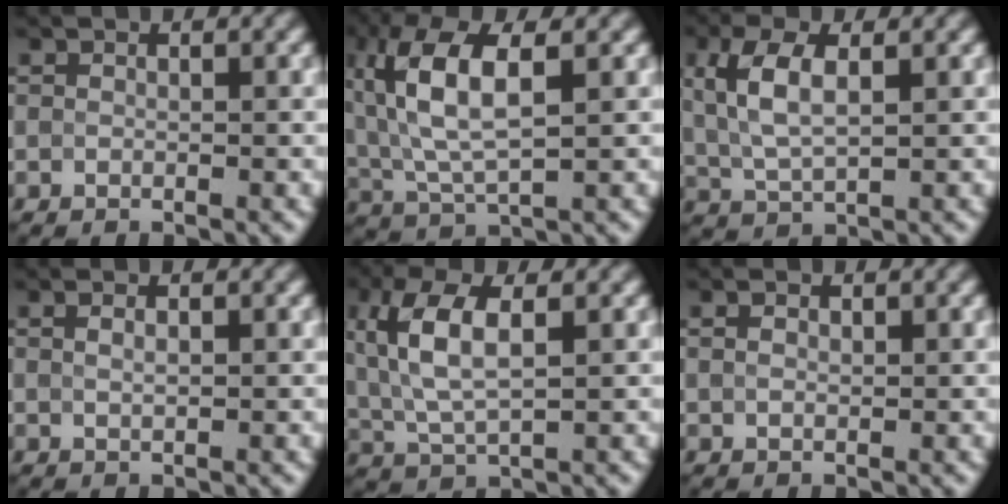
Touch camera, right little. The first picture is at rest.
{"total": 8.7, "force": [2.5, 3.5, 7.6], "torque": [-0.179, 0.021, 0.047]}
{"total": 4.9, "force": [1.6, 2.2, 4.1], "torque": [-0.100, 0.013, 0.035]}
{"total": 0.8, "force": [0.4, 0.0, 0.6], "torque": [-0.017, 0.005, 0.012]}
{"total": 6.6, "force": [1.9, 2.8, 5.7], "torque": [-0.134, 0.015, 0.038]}
{"total": 0.9, "force": [0.5, 0.5, 0.6], "torque": [-0.014, 0.006, 0.008]}